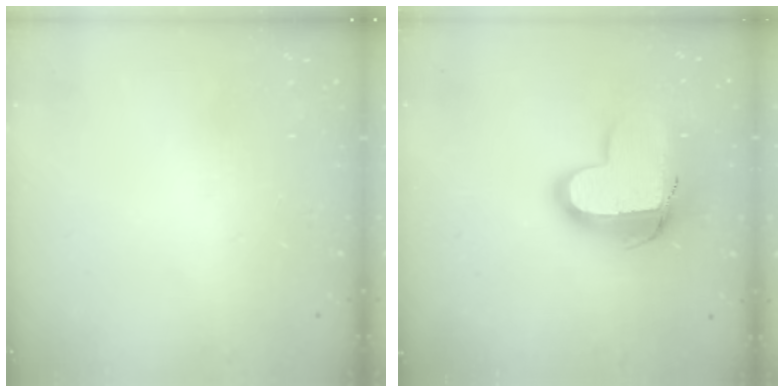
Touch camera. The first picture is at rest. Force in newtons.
{"total": 14.0, "press": 13.9, "slide": 1.4}